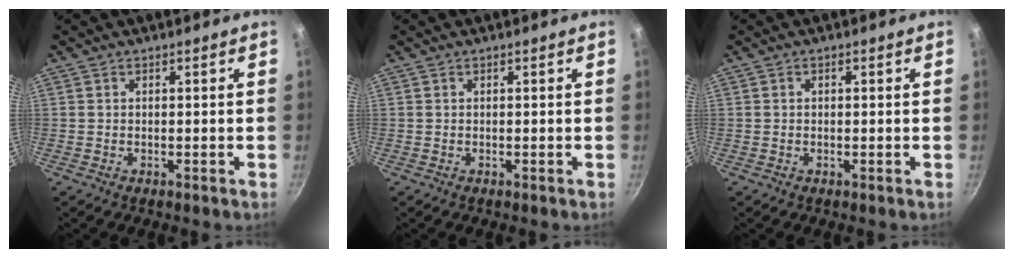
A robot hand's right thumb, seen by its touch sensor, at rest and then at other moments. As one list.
[{"total": 0.0}, {"total": 0.5, "force": [0.0, 0.4, 0.4], "torque": [-0.006, 0.004, 0.002]}]